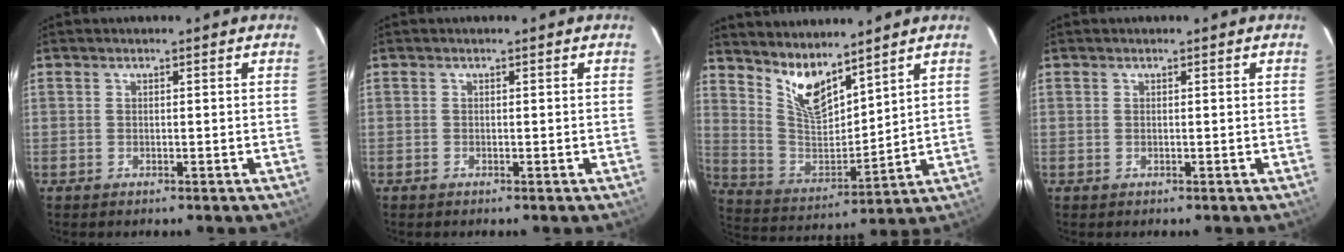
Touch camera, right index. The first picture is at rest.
{"total": 0.0}
{"total": 10.7, "force": [8.2, 3.4, 5.9], "torque": [-0.117, -0.012, 0.167]}
{"total": 0.0}